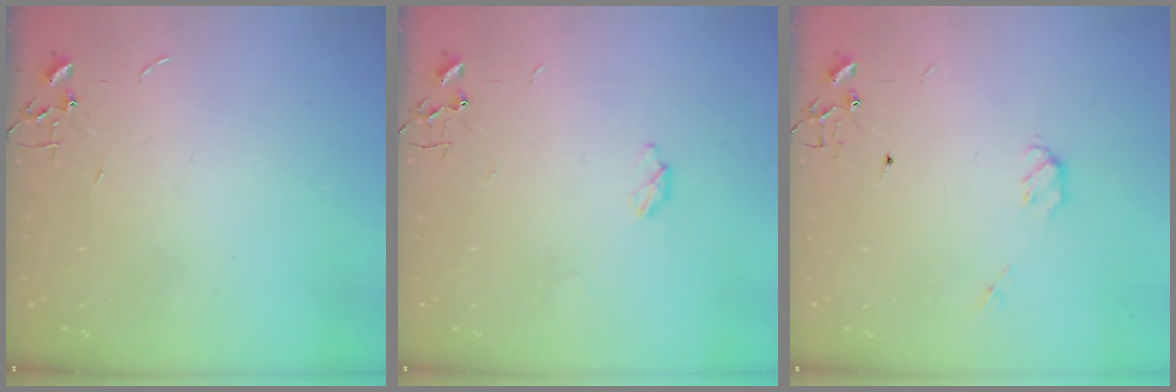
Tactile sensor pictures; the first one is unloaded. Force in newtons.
{"total": 3.4, "press": 3.4, "slide": 0.5}
{"total": 4.1, "press": 4.0, "slide": 0.8}